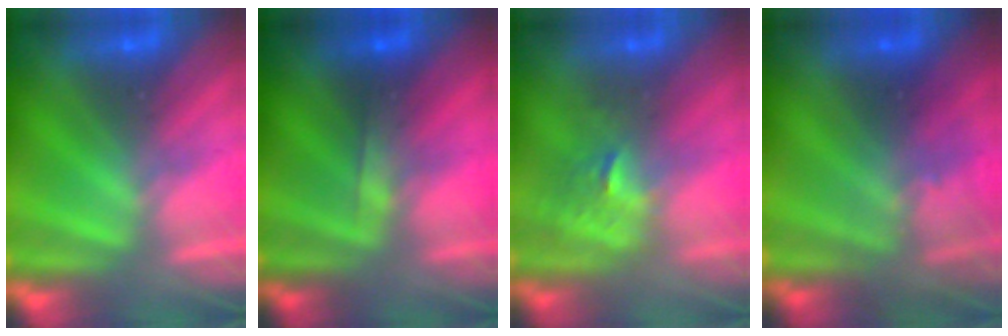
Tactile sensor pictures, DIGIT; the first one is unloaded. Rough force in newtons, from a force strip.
{"total": 3.9}
{"total": 2.5}
{"total": 2.9}